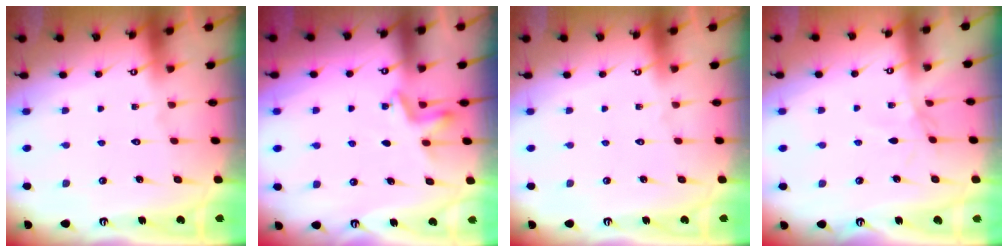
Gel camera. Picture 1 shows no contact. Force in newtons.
{"total": 4.3, "press": 4.1, "slide": 1.3}
{"total": 0.0}
{"total": 1.7, "press": 1.7, "slide": 0.4}